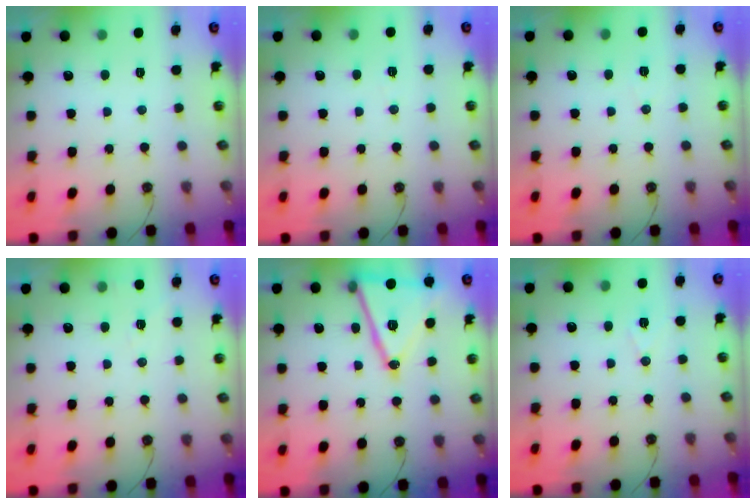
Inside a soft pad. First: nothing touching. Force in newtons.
{"total": 5.1, "press": 2.6, "slide": 4.4}
{"total": 5.9, "press": 4.1, "slide": 4.2}
{"total": 3.9, "press": 3.4, "slide": 1.9}
{"total": 18.1, "press": 17.8, "slide": 3.4}
{"total": 6.5, "press": 4.8, "slide": 4.4}